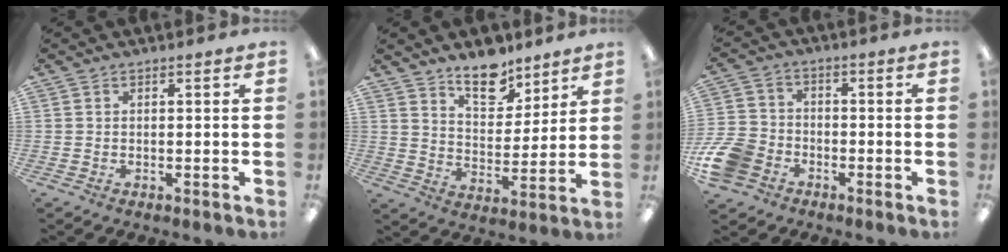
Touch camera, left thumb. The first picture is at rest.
{"total": 11.9, "force": [9.7, 5.5, 4.3], "torque": [-0.045, -0.068, 0.174]}
{"total": 10.2, "force": [-4.8, 7.5, 5.0], "torque": [-0.114, 0.038, -0.088]}